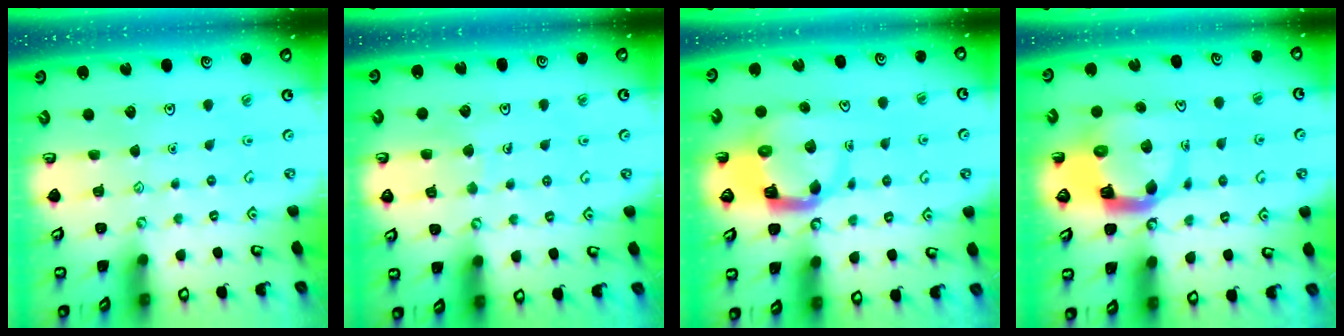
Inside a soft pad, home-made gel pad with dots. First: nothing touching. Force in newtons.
{"total": 4.8, "press": 4.8, "slide": 0.4}
{"total": 6.4, "press": 6.4, "slide": 0.7}
{"total": 7.3, "press": 7.2, "slide": 0.8}